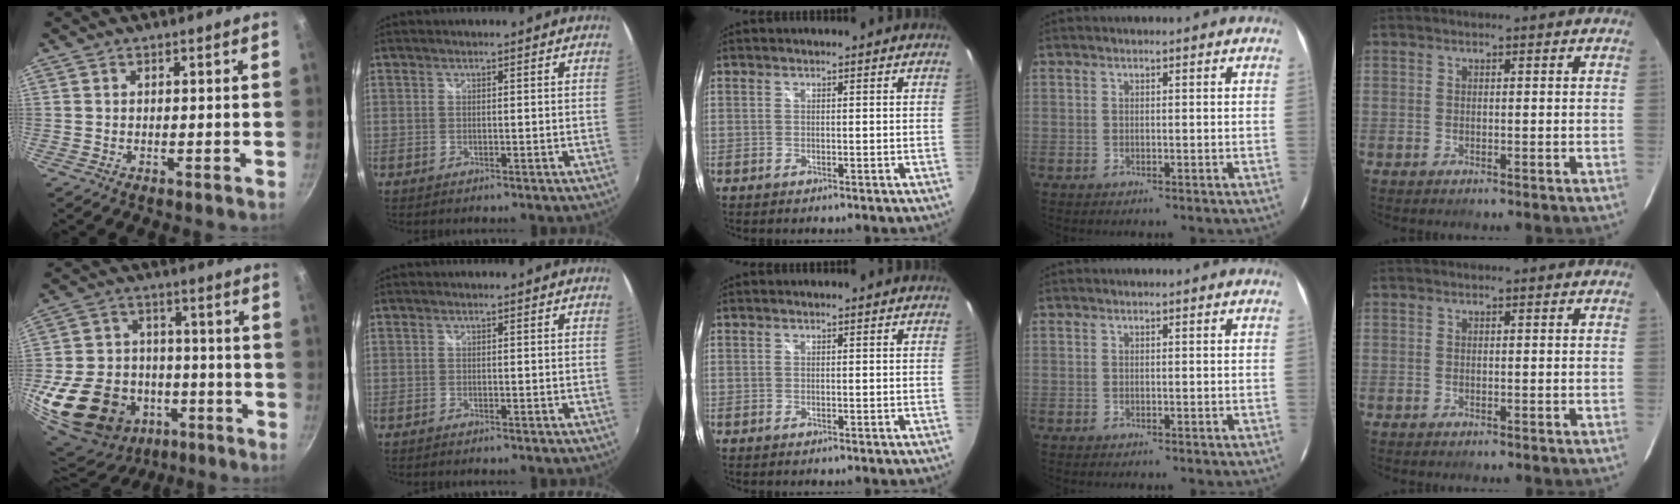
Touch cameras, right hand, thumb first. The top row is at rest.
{"thumb": {"total": 25.1, "force": [-9.4, 19.6, 12.4], "torque": [-0.244, 0.049, -0.137]}, "index": {"total": 0.6, "force": [-0.5, 0.1, 0.2], "torque": [-0.005, -0.004, -0.011]}}